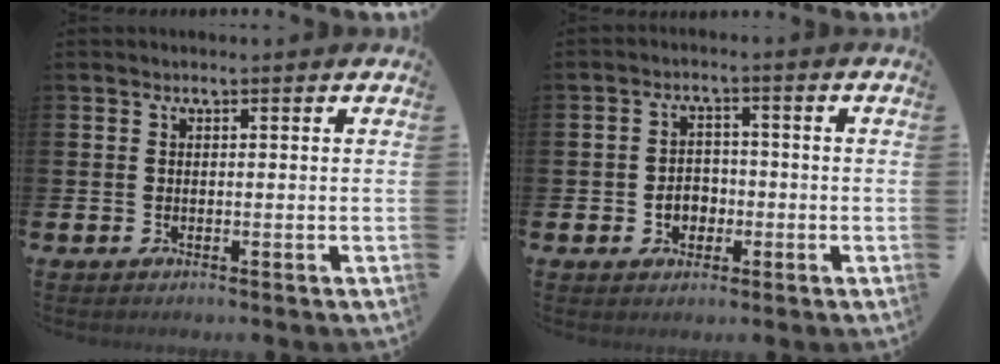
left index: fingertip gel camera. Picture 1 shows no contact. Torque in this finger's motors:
{"motor_torque": [0.37, 0.22, 0.07, 0.06]}